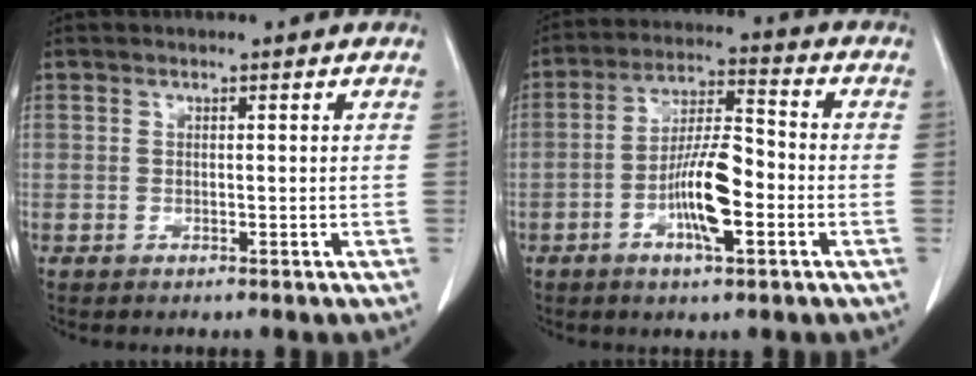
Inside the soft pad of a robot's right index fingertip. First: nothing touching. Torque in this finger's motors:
{"motor_torque": [1.03, -0.75, 0.35, 0.07]}